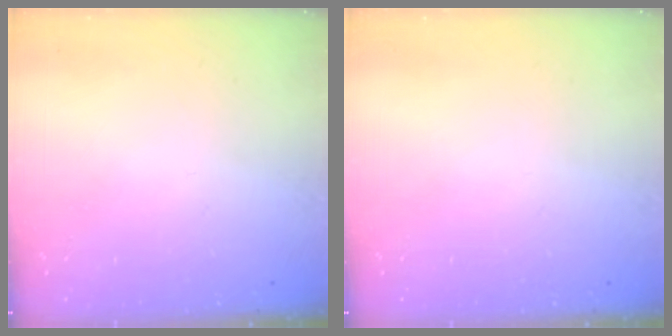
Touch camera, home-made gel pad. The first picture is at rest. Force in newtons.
{"total": 0.0}